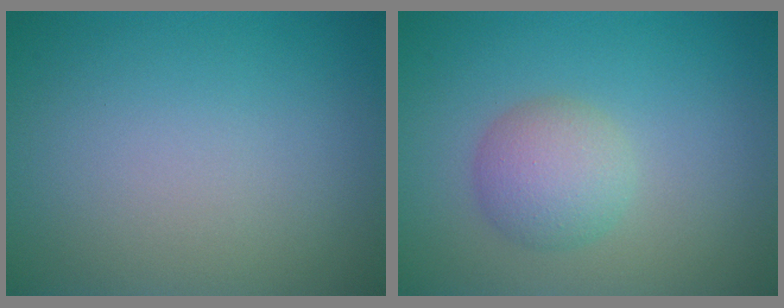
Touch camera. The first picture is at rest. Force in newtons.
{"total": 3.3, "press": 3.3, "slide": 0.3}